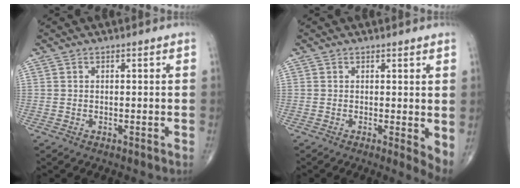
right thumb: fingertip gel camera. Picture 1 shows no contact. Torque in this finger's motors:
{"motor_torque": [0.02, 0.28, -0.16, -0.20, -0.01]}